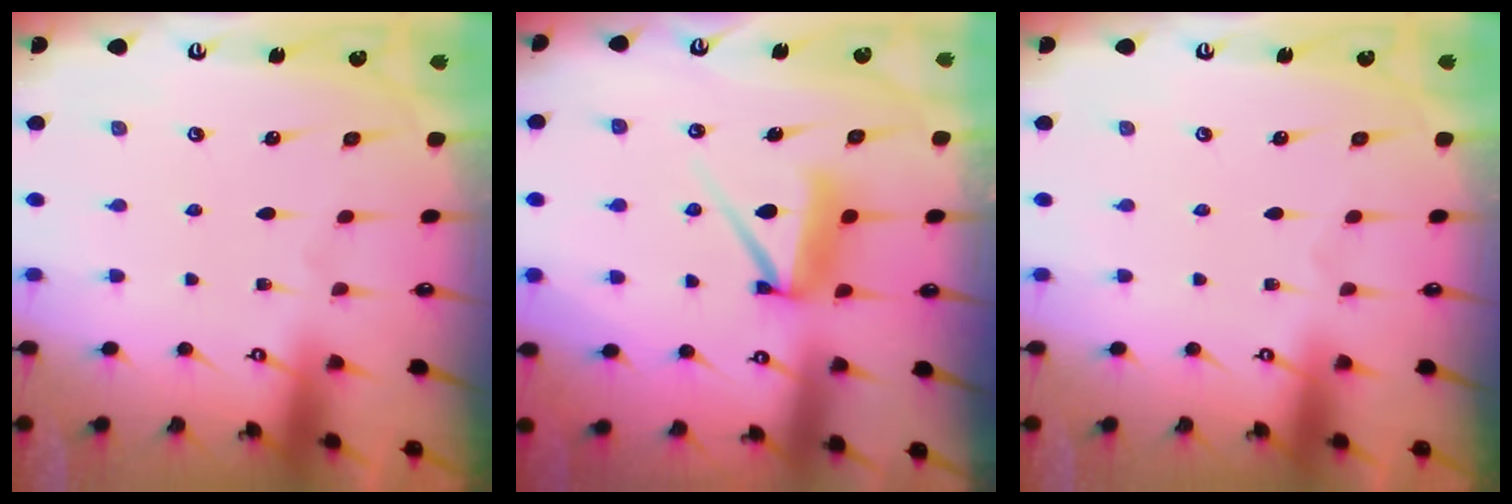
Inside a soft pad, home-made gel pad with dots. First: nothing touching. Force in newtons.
{"total": 7.7, "press": 7.7, "slide": 0.8}
{"total": 0.0}